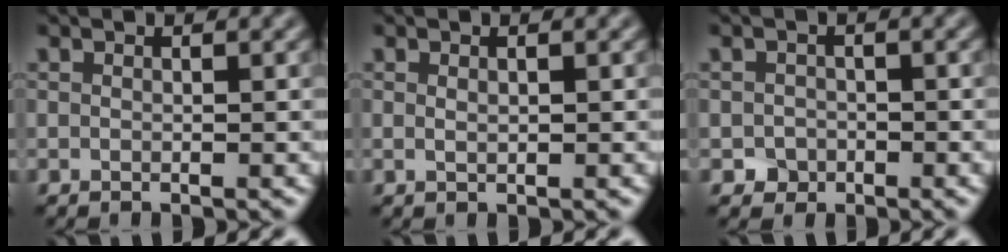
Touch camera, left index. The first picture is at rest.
{"total": 0.6, "force": [0.3, 0.0, 0.5], "torque": [-0.011, 0.000, 0.006]}
{"total": 1.3, "force": [-0.6, 1.1, 0.2], "torque": [0.006, 0.000, -0.011]}